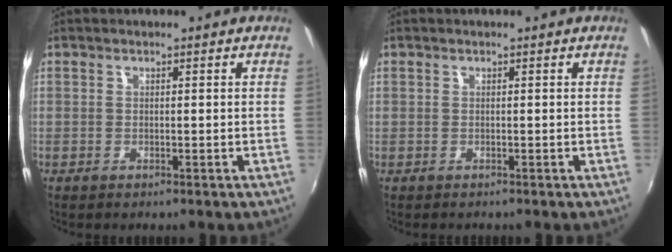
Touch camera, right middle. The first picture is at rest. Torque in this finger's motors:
{"motor_torque": [-1.27, 0.40, -0.47, -0.18]}